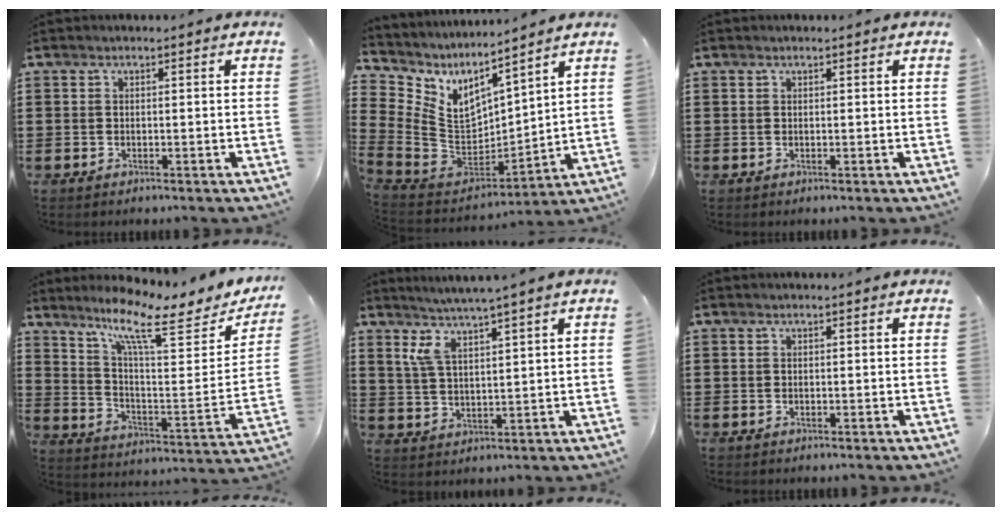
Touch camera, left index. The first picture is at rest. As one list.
[{"total": 6.4, "force": [3.5, 3.9, 3.6], "torque": [-0.107, -0.046, 0.063]}, {"total": 0.0}, {"total": 10.5, "force": [7.9, 1.4, 6.7], "torque": [-0.143, -0.050, 0.129]}, {"total": 4.8, "force": [3.4, 0.2, 3.4], "torque": [-0.076, -0.009, 0.059]}, {"total": 0.0}]